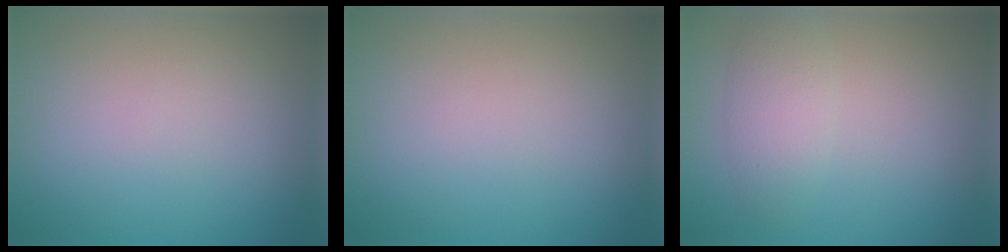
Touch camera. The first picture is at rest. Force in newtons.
{"total": 0.0}
{"total": 2.6, "press": 2.6, "slide": 0.1}